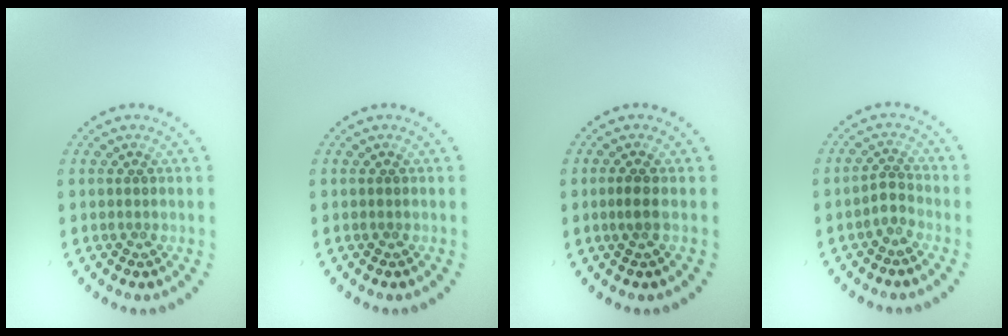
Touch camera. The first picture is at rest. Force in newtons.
{"total": 0.0}
{"total": 1.2, "press": 1.0, "slide": 0.7}
{"total": 1.5, "press": 1.1, "slide": 1.1}